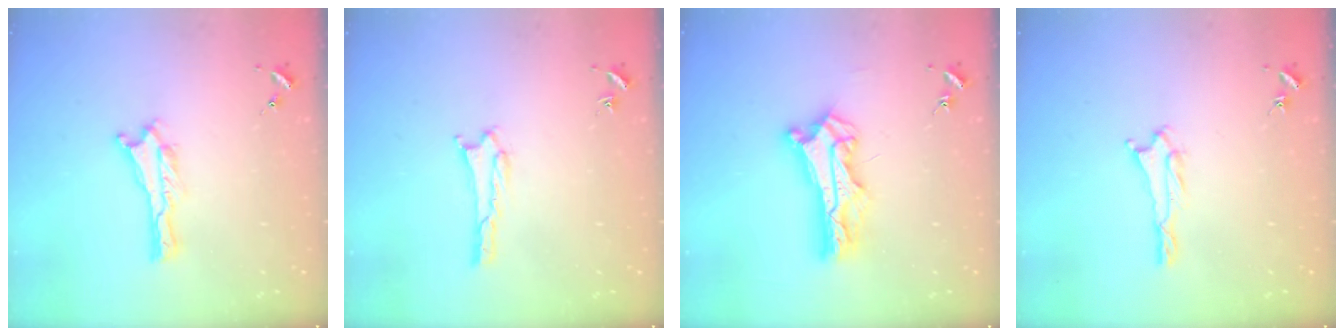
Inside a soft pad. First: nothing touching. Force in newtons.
{"total": 1.4, "press": 1.4, "slide": 0.0}
{"total": 9.2, "press": 9.1, "slide": 0.7}
{"total": 1.3, "press": 1.3, "slide": 0.2}